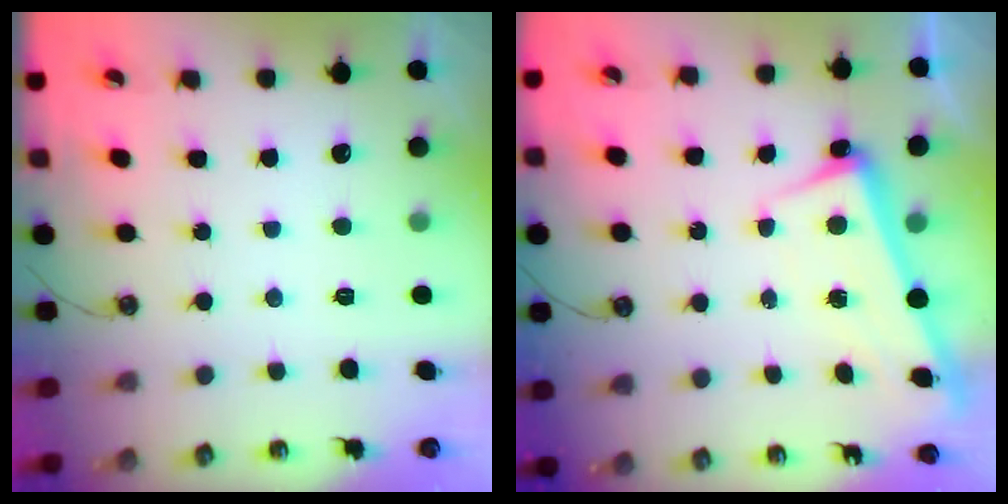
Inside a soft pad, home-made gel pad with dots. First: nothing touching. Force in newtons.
{"total": 2.4, "press": 2.2, "slide": 0.8}